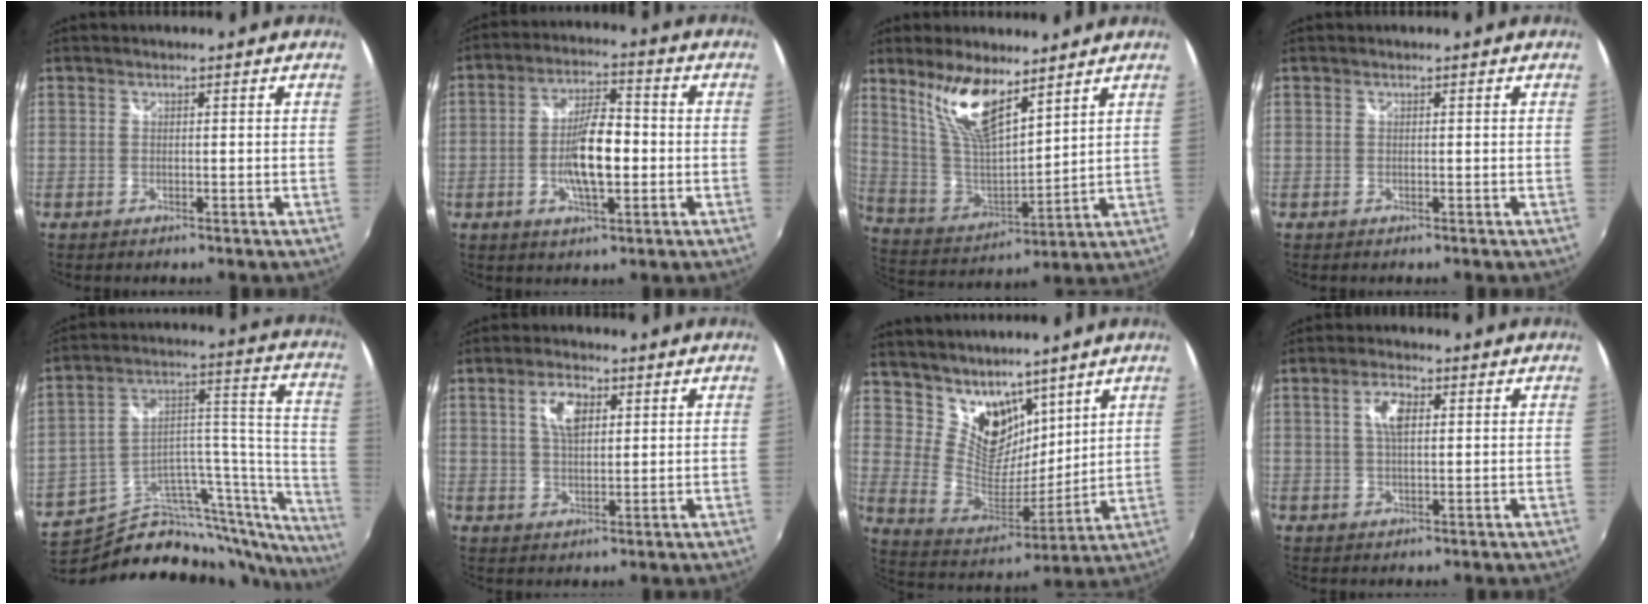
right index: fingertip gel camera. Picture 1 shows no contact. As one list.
[{"total": 9.7, "force": [-1.7, 3.1, 9.1], "torque": [-0.170, 0.006, -0.027]}, {"total": 13.9, "force": [9.1, 4.5, 9.4], "torque": [-0.181, 0.000, 0.190]}, {"total": 0.0}, {"total": 27.0, "force": [-21.1, 10.2, 13.5], "torque": [-0.152, 0.051, -0.314]}, {"total": 5.8, "force": [2.1, 2.9, 4.5], "torque": [-0.082, 0.009, 0.038]}, {"total": 13.0, "force": [9.3, 7.7, 4.8], "torque": [-0.093, -0.001, 0.186]}, {"total": 4.4, "force": [1.2, 2.0, 3.8], "torque": [-0.071, 0.008, 0.021]}]